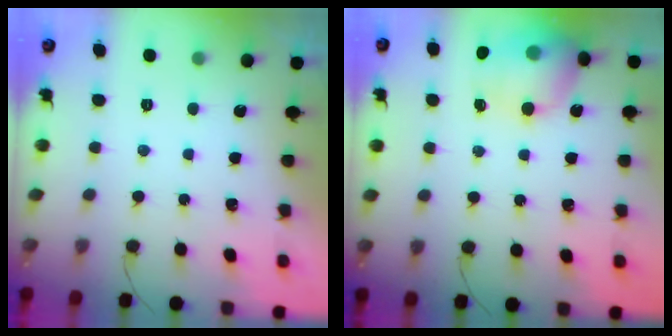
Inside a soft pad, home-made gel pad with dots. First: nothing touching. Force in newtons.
{"total": 16.3, "press": 16.1, "slide": 2.4}